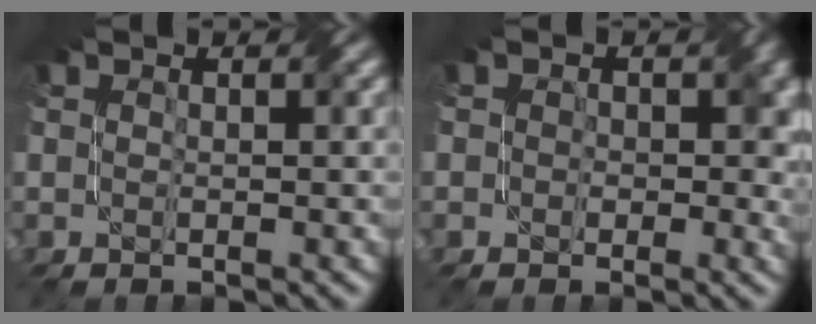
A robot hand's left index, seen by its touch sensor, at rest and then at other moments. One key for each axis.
{"total": 3.6, "fx": 0.7, "fy": 2.9, "fz": 2.1, "tx": -0.010, "ty": 0.002, "tz": 0.002}